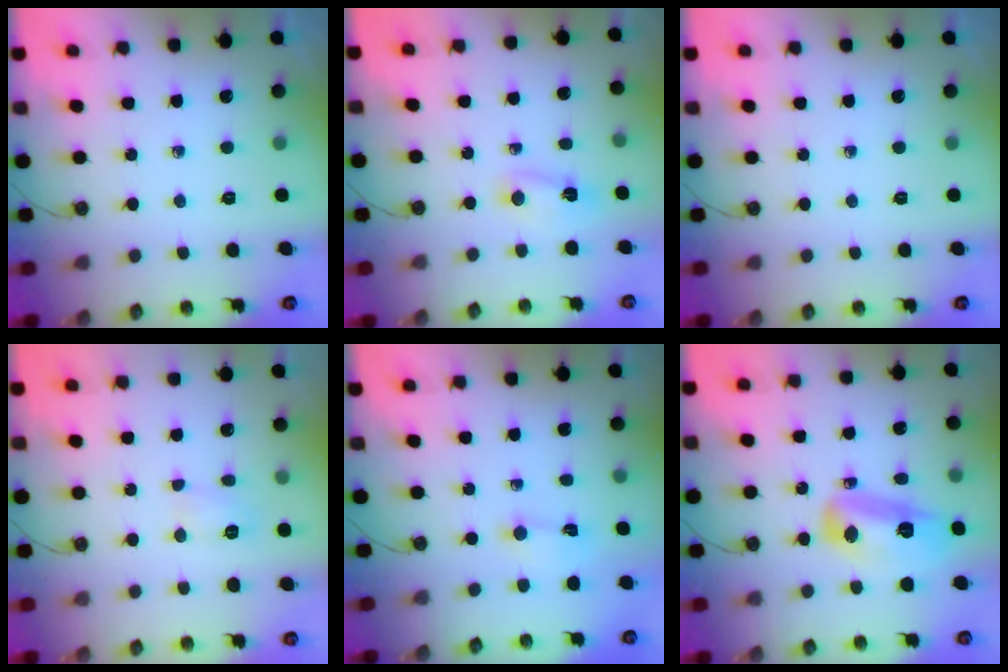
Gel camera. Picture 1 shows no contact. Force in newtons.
{"total": 2.4, "press": 2.4, "slide": 0.6}
{"total": 0.0}
{"total": 3.9, "press": 3.9, "slide": 0.3}
{"total": 0.5, "press": 0.5, "slide": 0.2}
{"total": 12.5, "press": 12.5, "slide": 1.2}